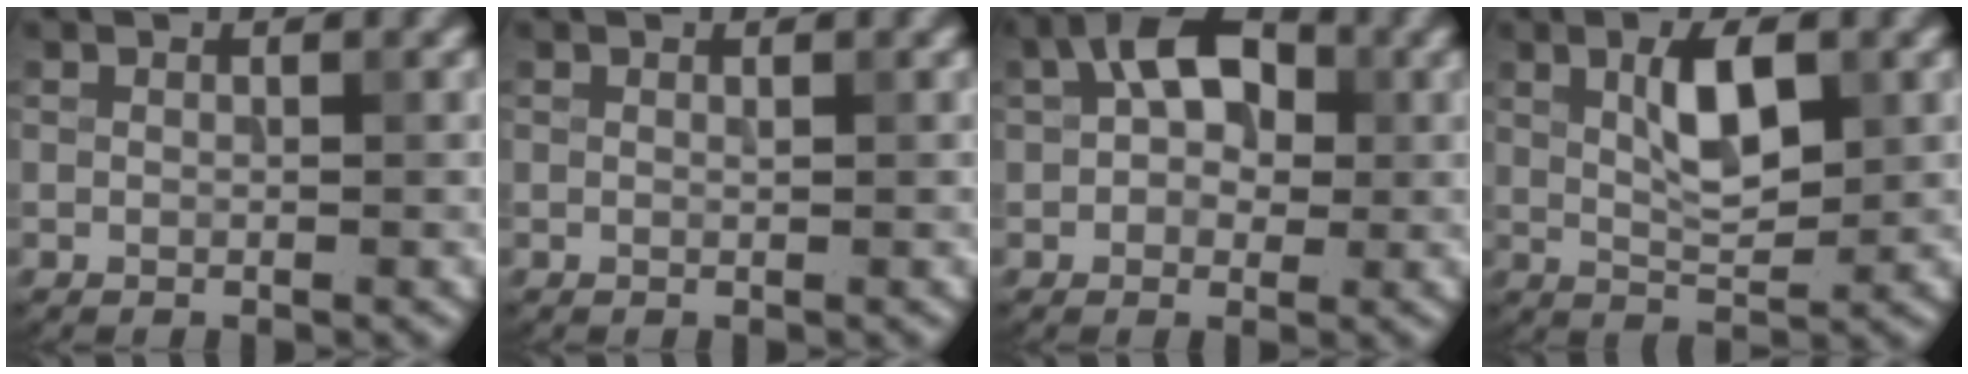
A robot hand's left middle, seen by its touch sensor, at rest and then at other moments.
{"total": 0.0}
{"total": 6.0, "force": [1.4, 3.9, 4.3], "torque": [-0.061, 0.017, 0.004]}
{"total": 4.5, "force": [1.3, 1.6, 4.0], "torque": [-0.078, 0.002, 0.024]}